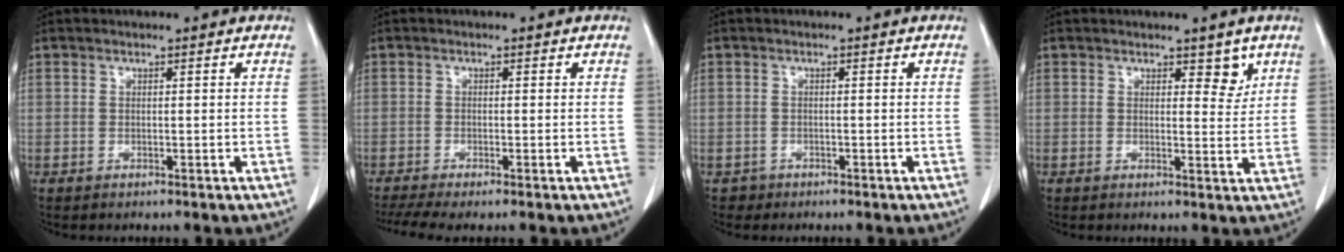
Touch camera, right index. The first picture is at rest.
{"total": 4.3, "force": [-3.3, 0.3, 2.8], "torque": [-0.052, -0.006, -0.057]}
{"total": 1.3, "force": [-0.8, 1.0, -0.3], "torque": [0.000, 0.006, -0.016]}
{"total": 3.0, "force": [1.9, 1.5, 1.7], "torque": [-0.013, -0.009, 0.026]}